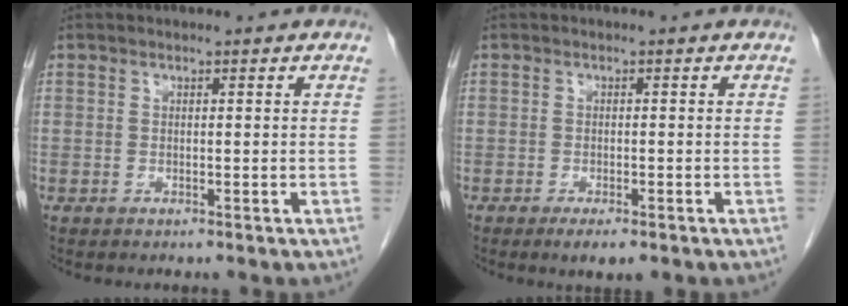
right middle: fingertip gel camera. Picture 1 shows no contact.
{"total": 3.0, "force": [-1.9, 0.8, 2.2], "torque": [-0.032, -0.004, -0.027]}